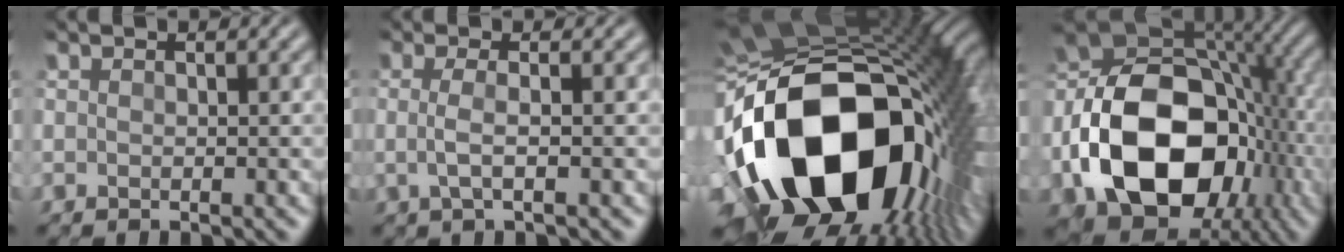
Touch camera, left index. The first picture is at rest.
{"total": 2.0, "force": [-0.1, 0.0, 2.0], "torque": [-0.055, -0.003, -0.003]}
{"total": 20.3, "force": [-5.2, 12.7, 14.9], "torque": [-0.282, -0.014, -0.082]}
{"total": 16.8, "force": [-4.2, 11.3, 11.7], "torque": [-0.233, -0.015, -0.068]}